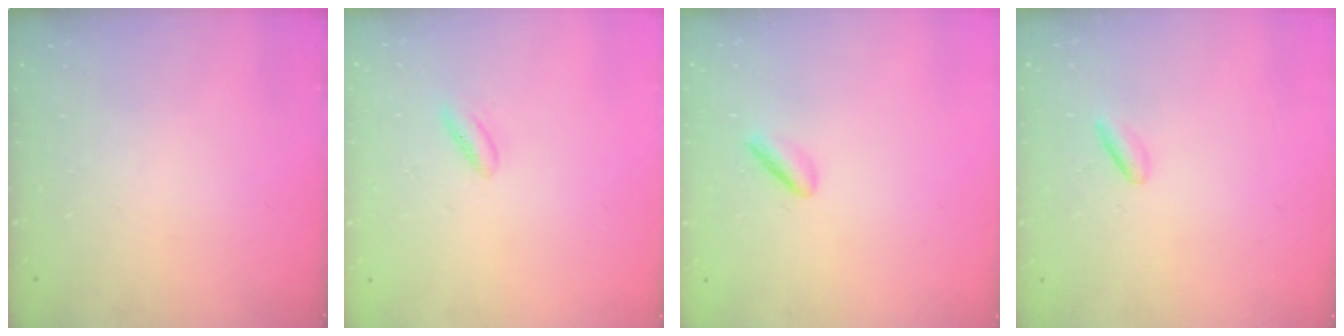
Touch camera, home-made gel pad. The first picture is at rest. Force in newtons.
{"total": 3.8, "press": 3.5, "slide": 1.5}
{"total": 2.4, "press": 2.2, "slide": 1.0}
{"total": 1.6, "press": 1.5, "slide": 0.7}